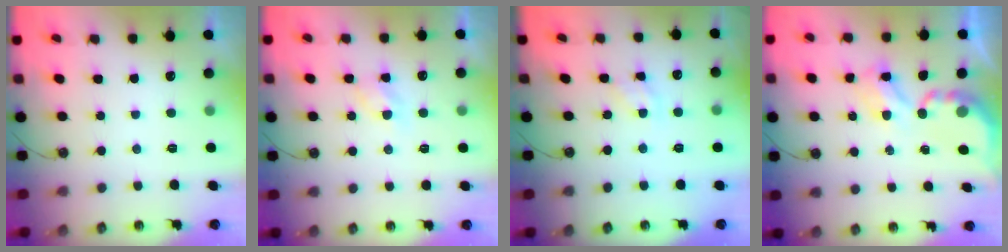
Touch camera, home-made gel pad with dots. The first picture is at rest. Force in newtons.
{"total": 5.0, "press": 4.9, "slide": 0.7}
{"total": 4.2, "press": 4.2, "slide": 0.2}
{"total": 4.3, "press": 4.3, "slide": 0.0}